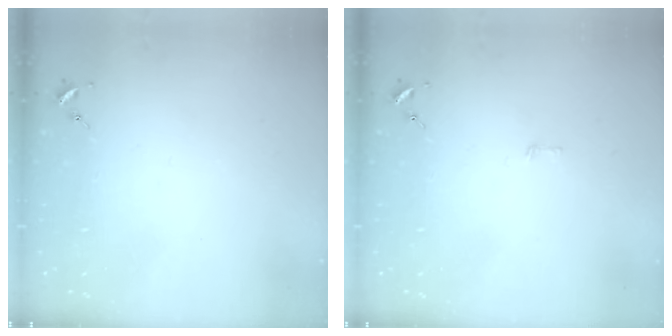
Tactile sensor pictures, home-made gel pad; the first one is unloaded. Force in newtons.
{"total": 1.9, "press": 1.9, "slide": 0.1}